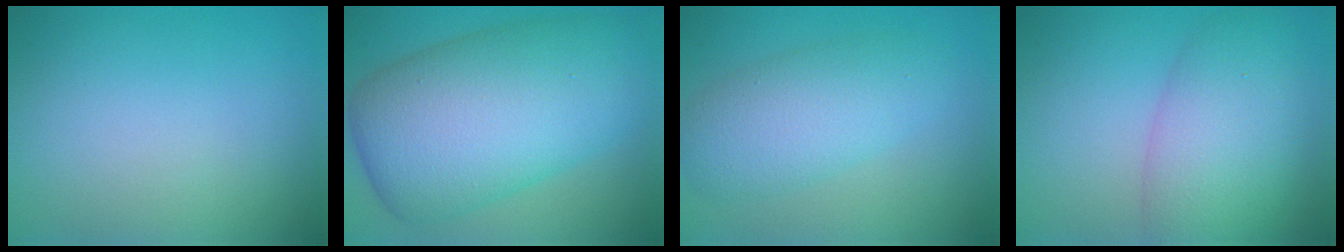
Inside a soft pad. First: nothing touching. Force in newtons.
{"total": 13.7, "press": 13.7, "slide": 0.3}
{"total": 5.4, "press": 5.4, "slide": 0.1}
{"total": 7.1, "press": 7.1, "slide": 0.4}